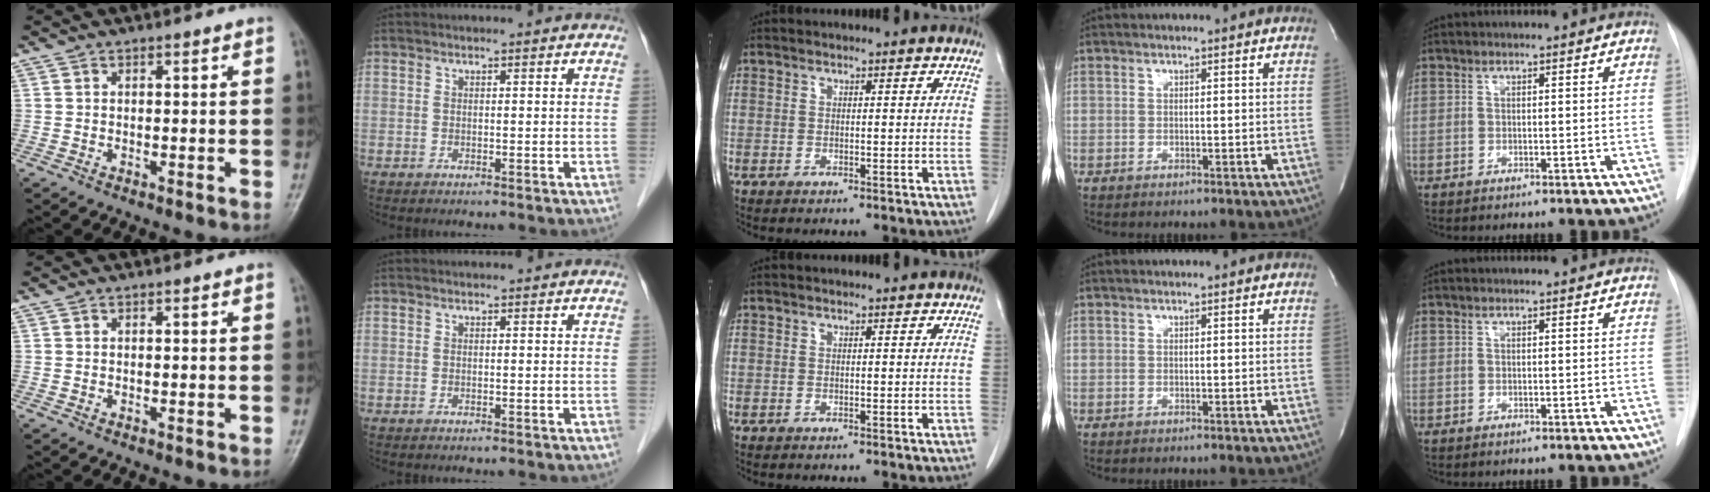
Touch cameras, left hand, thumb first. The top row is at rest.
{}